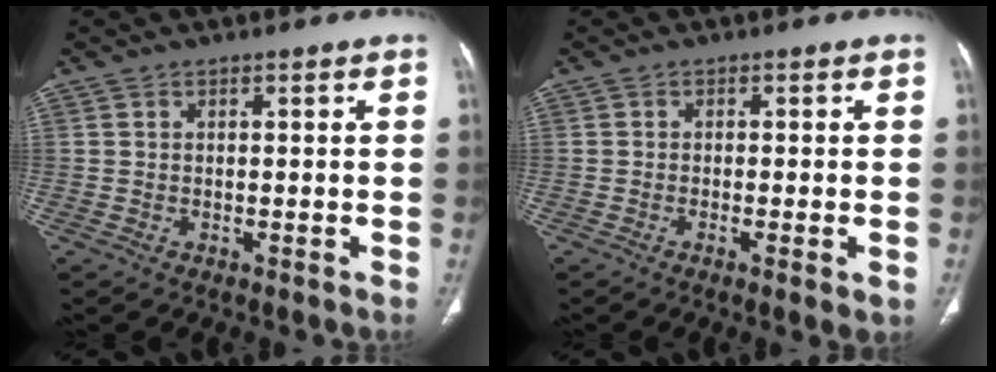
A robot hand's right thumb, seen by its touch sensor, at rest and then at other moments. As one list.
[{"total": 3.0, "force": [-1.1, 0.7, 2.7], "torque": [-0.048, -0.007, -0.018]}]